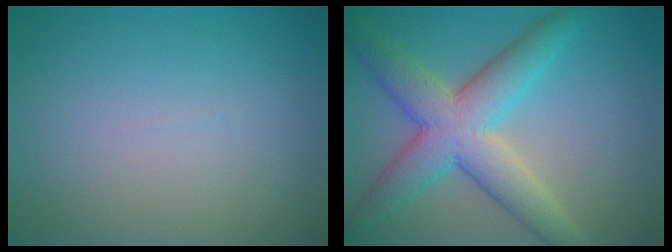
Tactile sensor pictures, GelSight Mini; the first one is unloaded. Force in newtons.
{"total": 7.4, "press": 7.3, "slide": 0.5}